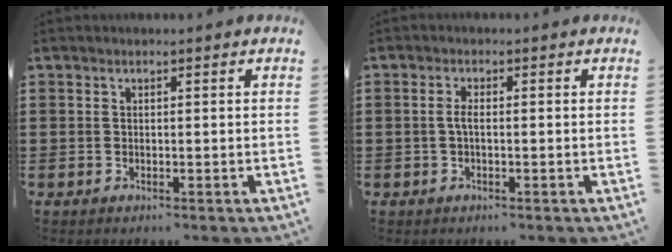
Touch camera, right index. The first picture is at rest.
{"total": 1.8, "force": [-0.4, 0.5, 1.7], "torque": [-0.046, -0.005, -0.012]}